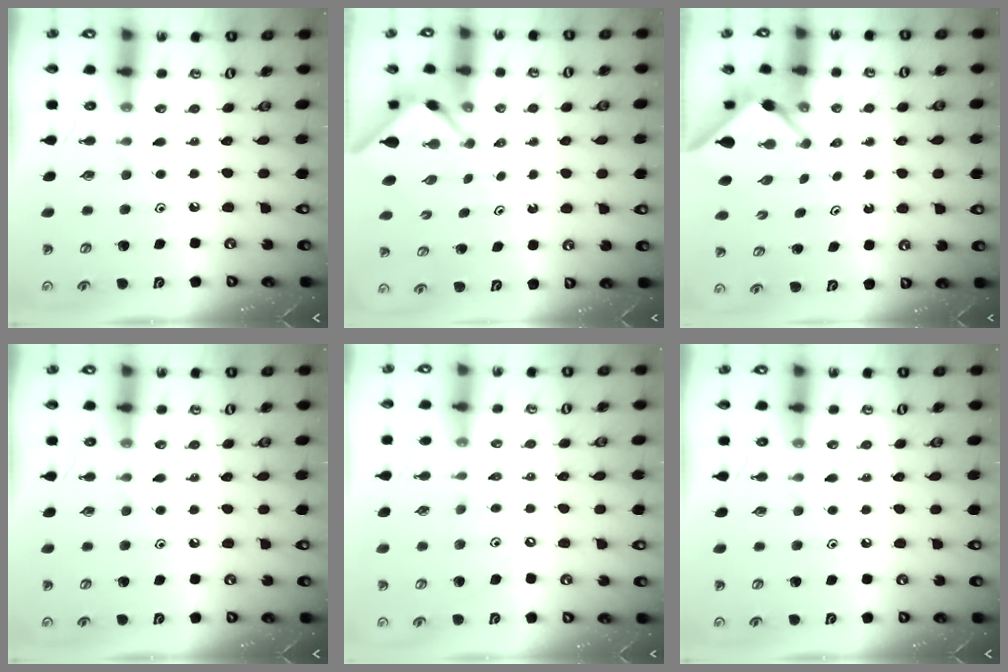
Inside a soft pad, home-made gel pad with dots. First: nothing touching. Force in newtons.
{"total": 2.1, "press": 2.1, "slide": 0.3}
{"total": 3.2, "press": 3.2, "slide": 0.3}
{"total": 0.0}
{"total": 3.6, "press": 3.6, "slide": 0.5}
{"total": 0.0}